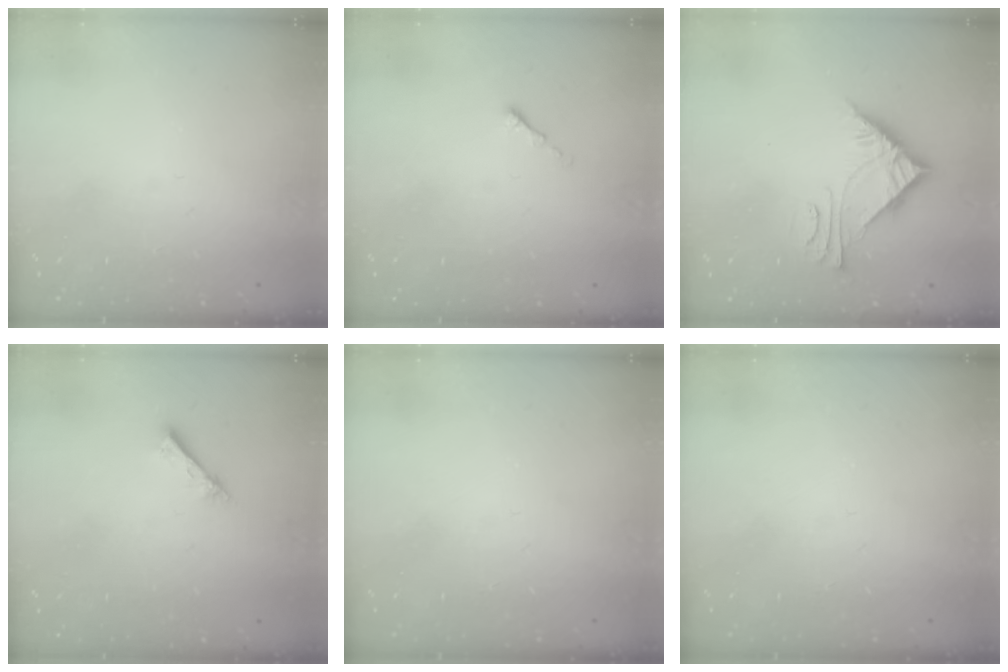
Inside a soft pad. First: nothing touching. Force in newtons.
{"total": 0.0}
{"total": 6.9, "press": 6.8, "slide": 0.5}
{"total": 1.2, "press": 1.2, "slide": 0.1}
{"total": 0.0}
{"total": 0.0}